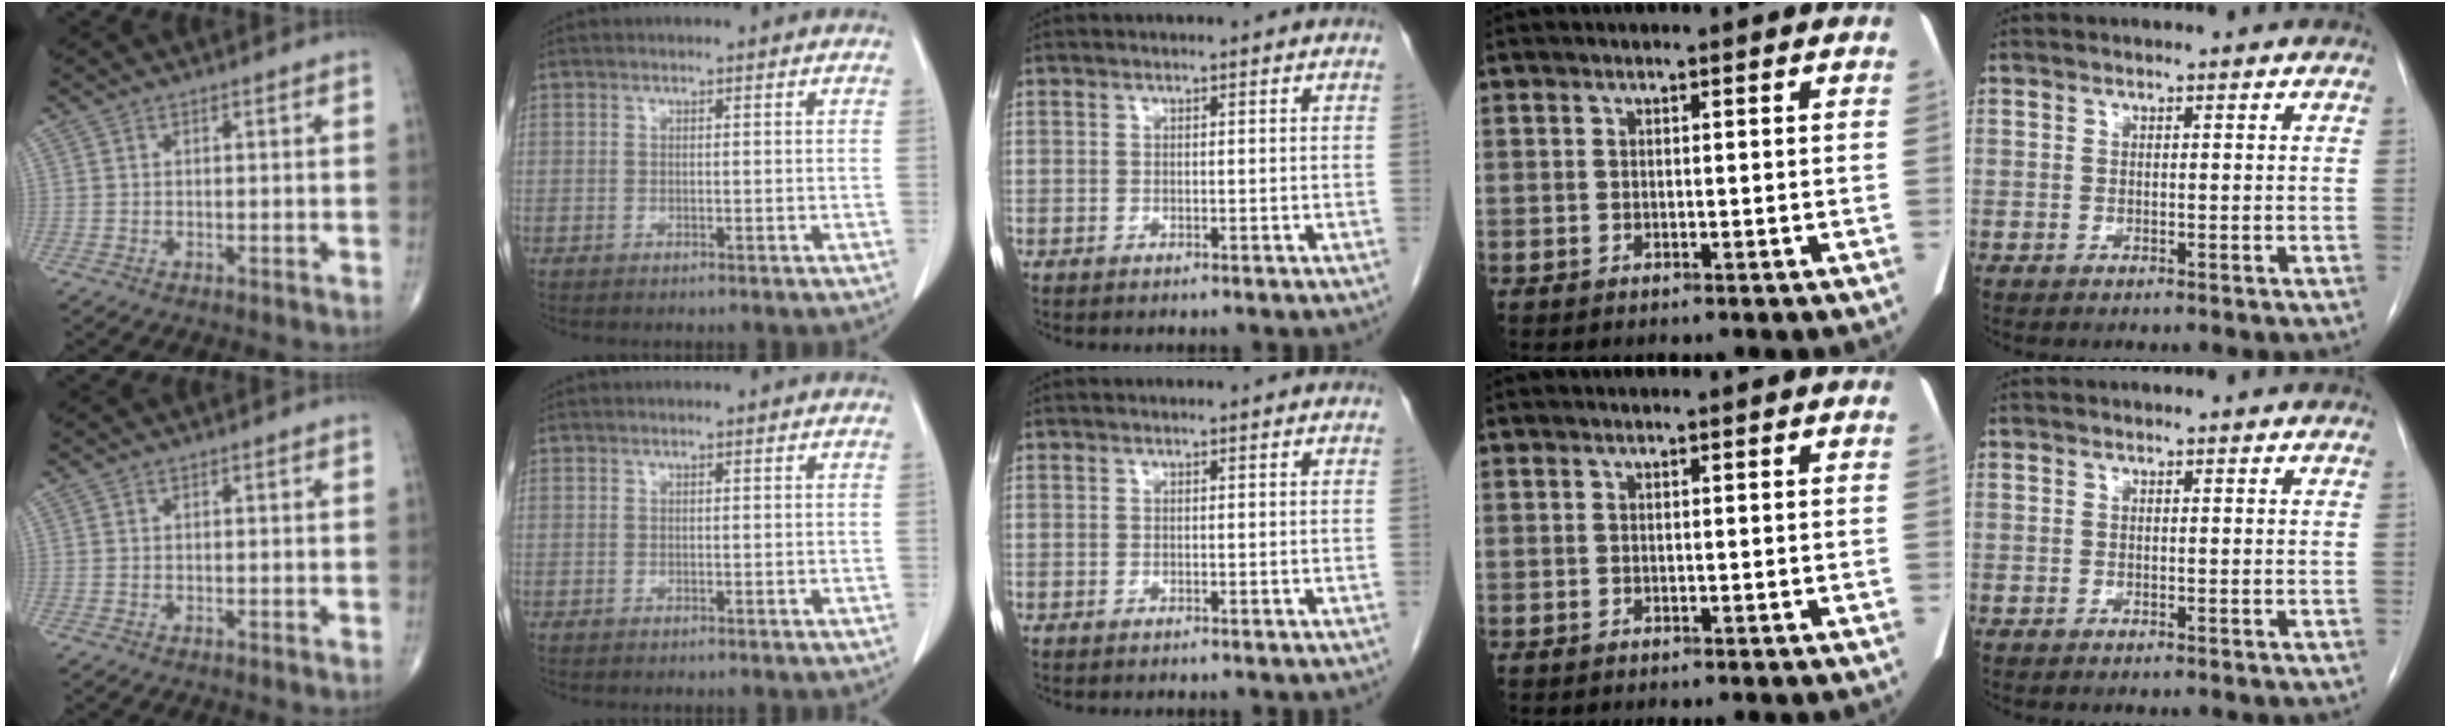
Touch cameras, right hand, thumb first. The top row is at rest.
{}